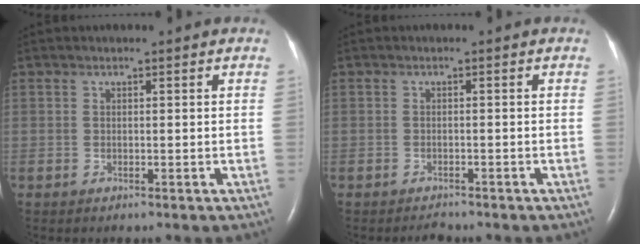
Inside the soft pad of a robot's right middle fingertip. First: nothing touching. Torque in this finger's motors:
{"motor_torque": [0.13, -0.12, -0.04, -0.01]}